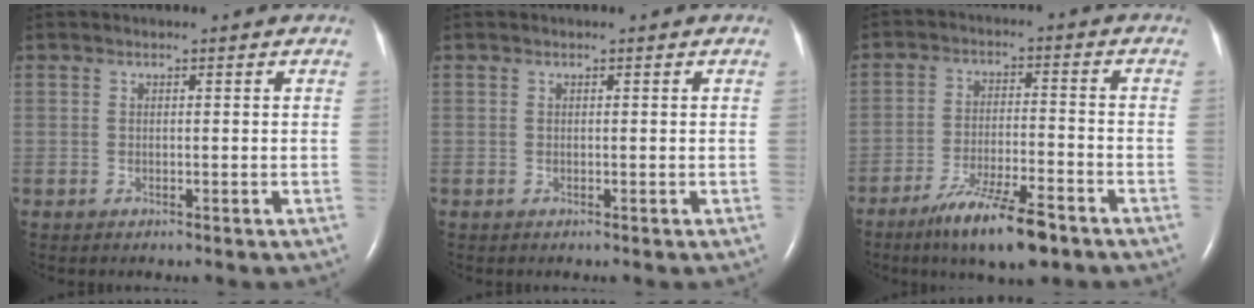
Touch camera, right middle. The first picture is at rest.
{"total": 0.0}
{"total": 10.6, "force": [-7.4, 1.5, 7.5], "torque": [-0.136, -0.021, -0.124]}